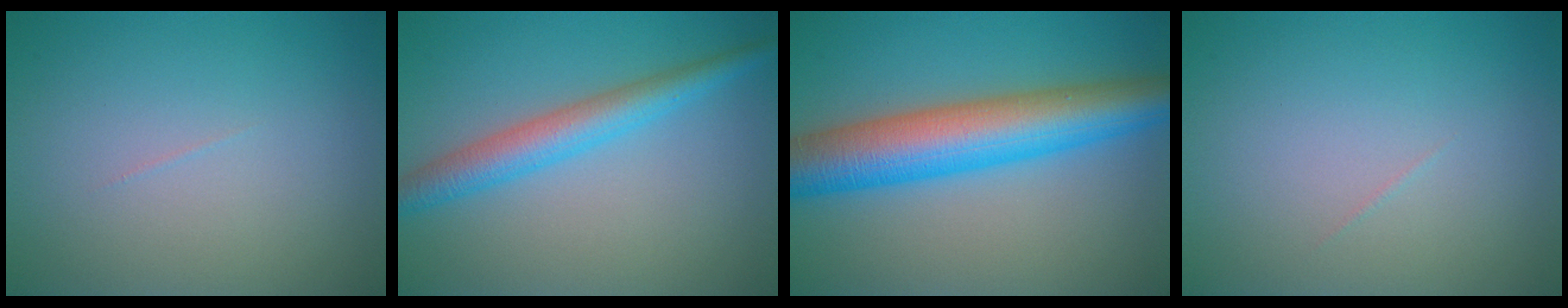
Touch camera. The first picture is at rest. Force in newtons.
{"total": 4.1, "press": 4.1, "slide": 0.1}
{"total": 9.6, "press": 9.6, "slide": 0.1}
{"total": 0.0}